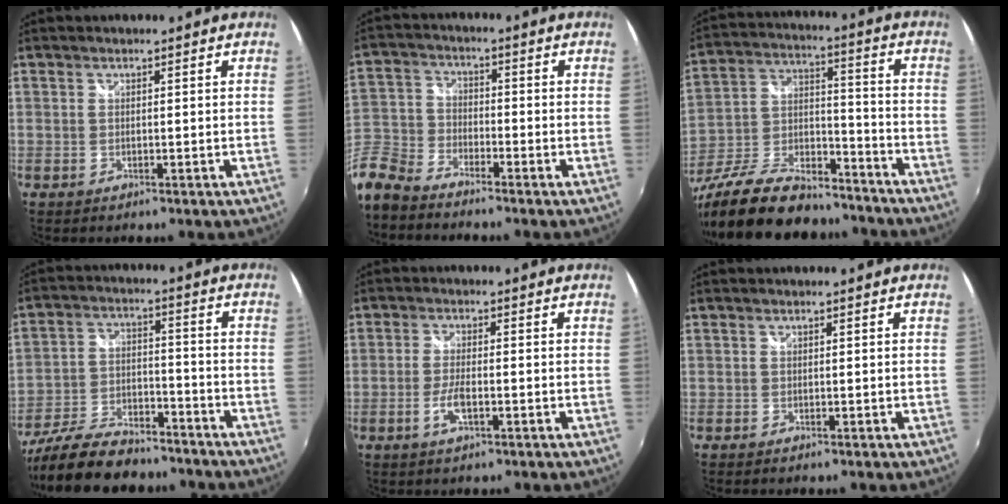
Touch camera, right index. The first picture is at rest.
{"total": 12.4, "force": [-8.8, 7.2, 4.9], "torque": [-0.135, 0.006, -0.192]}
{"total": 25.5, "force": [-19.6, 9.7, 13.1], "torque": [-0.271, -0.005, -0.315]}
{"total": 18.5, "force": [-15.0, 6.6, 8.5], "torque": [-0.182, -0.011, -0.243]}
{"total": 4.0, "force": [-1.6, 1.0, 3.5], "torque": [-0.079, -0.005, -0.032]}
{"total": 0.0}